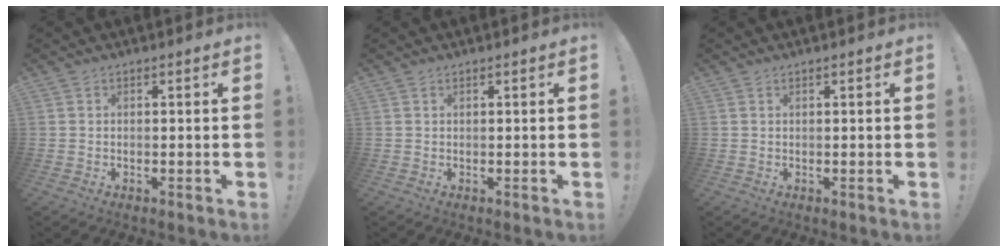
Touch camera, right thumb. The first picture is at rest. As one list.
[{"total": 0.0}, {"total": 0.0}]